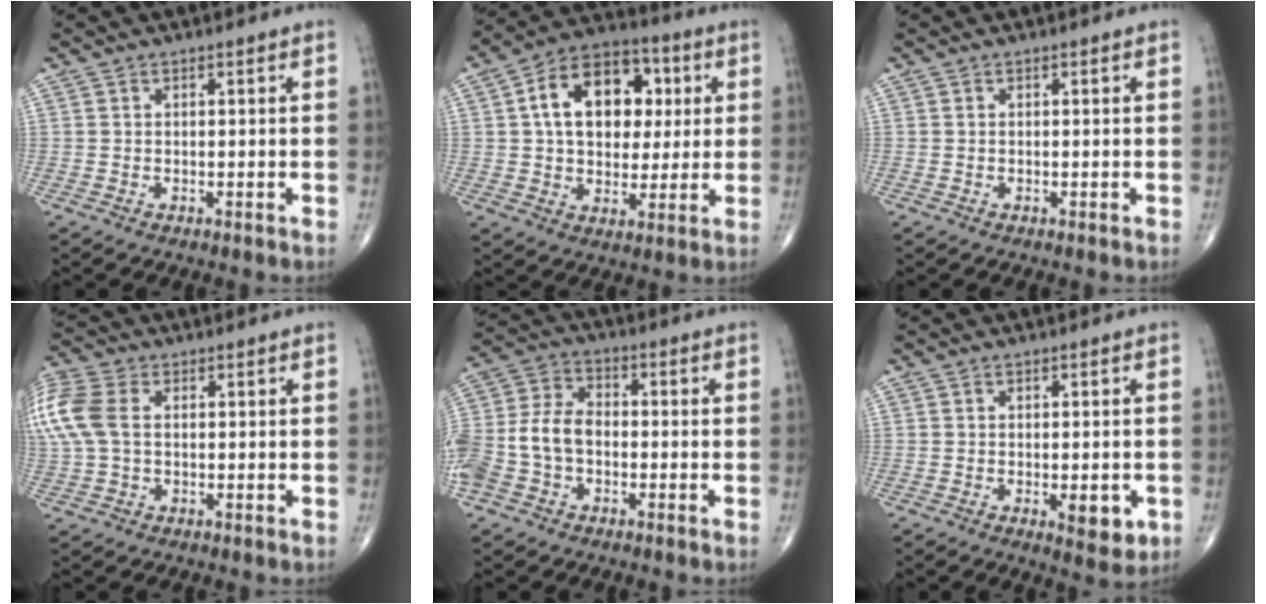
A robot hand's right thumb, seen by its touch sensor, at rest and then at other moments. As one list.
[{"total": 17.2, "force": [3.6, 11.6, 12.1], "torque": [-0.152, 0.013, 0.052]}, {"total": 0.0}, {"total": 12.9, "force": [2.0, 8.6, 9.4], "torque": [-0.260, 0.021, 0.039]}, {"total": 12.2, "force": [-2.7, 8.4, 8.5], "torque": [-0.180, 0.035, -0.060]}, {"total": 5.5, "force": [-1.5, 2.4, 4.7], "torque": [-0.050, -0.008, -0.014]}]